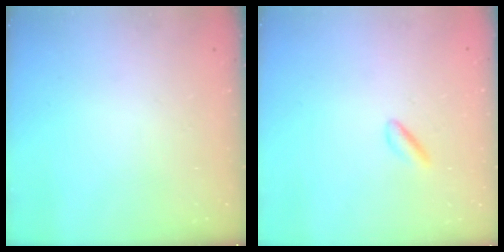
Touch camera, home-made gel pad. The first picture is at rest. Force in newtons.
{"total": 1.8, "press": 1.6, "slide": 0.9}